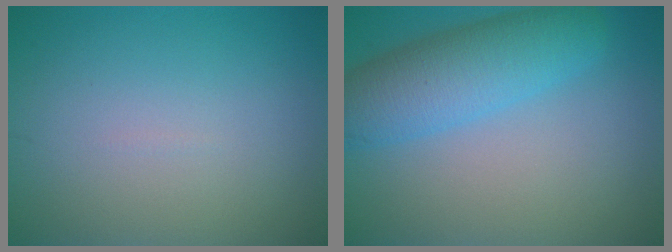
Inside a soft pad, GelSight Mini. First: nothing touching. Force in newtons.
{"total": 6.2, "press": 6.2, "slide": 0.2}